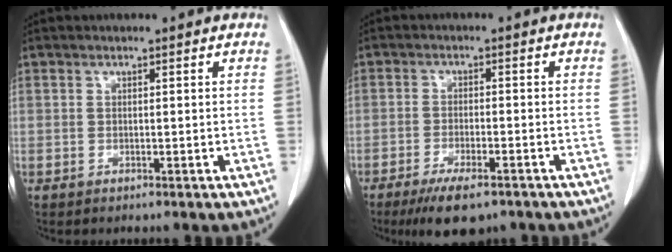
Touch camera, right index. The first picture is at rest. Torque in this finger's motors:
{"motor_torque": [0.80, -0.71, 0.32, 0.11]}